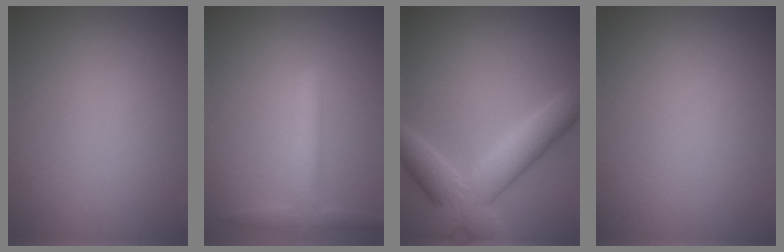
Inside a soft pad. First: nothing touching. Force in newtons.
{"total": 2.4, "press": 2.4, "slide": 0.2}
{"total": 6.5, "press": 6.5, "slide": 0.5}
{"total": 0.0}